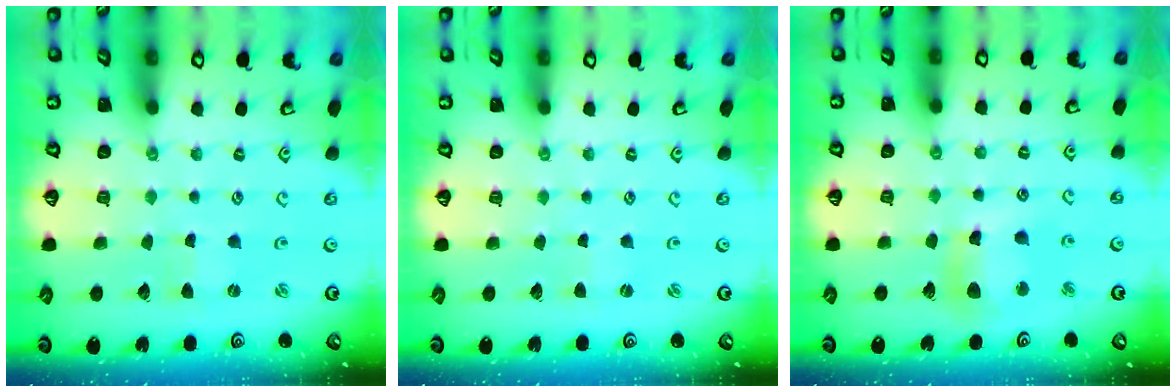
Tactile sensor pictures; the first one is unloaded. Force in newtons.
{"total": 1.1, "press": 1.1, "slide": 0.3}
{"total": 11.0, "press": 10.9, "slide": 1.6}